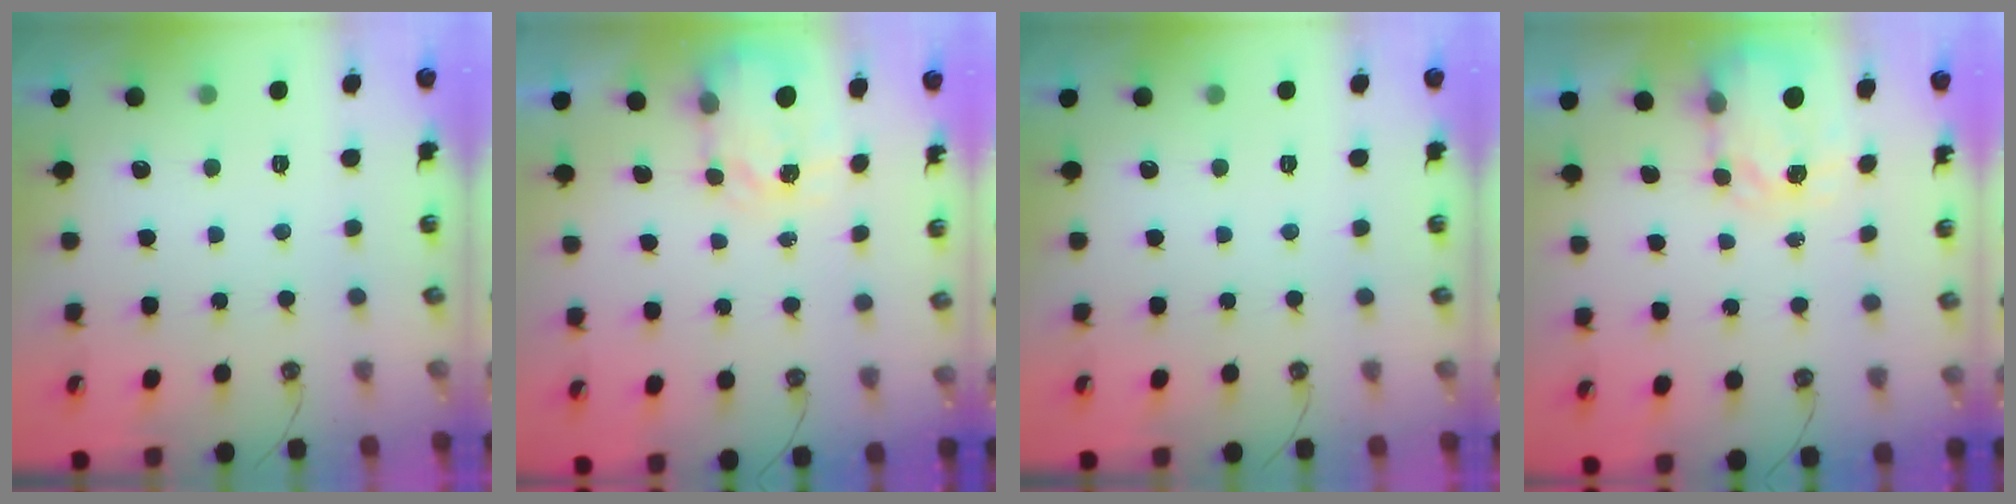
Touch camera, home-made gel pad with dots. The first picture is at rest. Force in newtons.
{"total": 3.9, "press": 3.9, "slide": 0.5}
{"total": 0.0}
{"total": 3.8, "press": 3.8, "slide": 0.5}